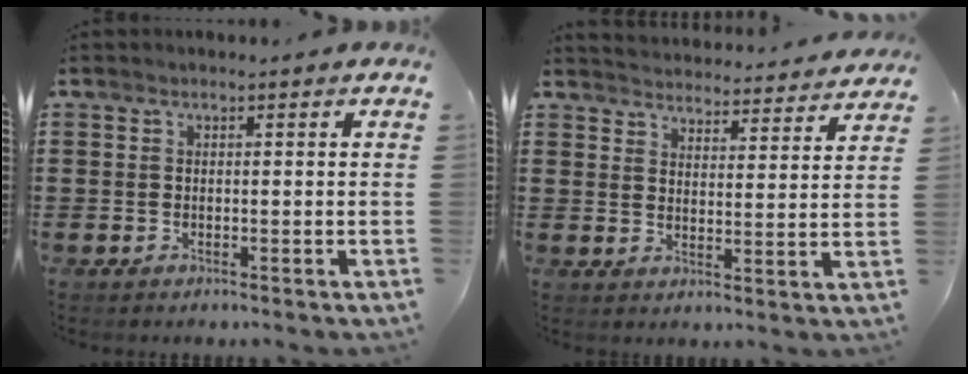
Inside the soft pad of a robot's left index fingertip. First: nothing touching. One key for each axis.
{"total": 3.9, "fx": 3.9, "fy": -0.1, "fz": -0.4, "tx": -0.003, "ty": -0.034, "tz": 0.064}